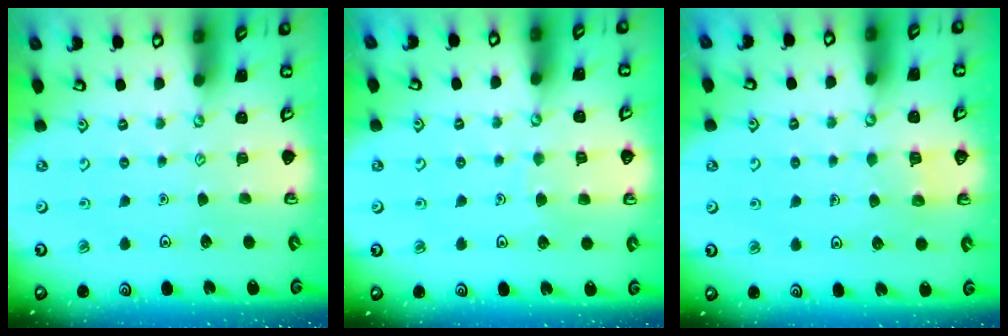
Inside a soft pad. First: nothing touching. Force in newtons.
{"total": 3.5, "press": 3.5, "slide": 0.3}
{"total": 4.1, "press": 4.1, "slide": 0.3}